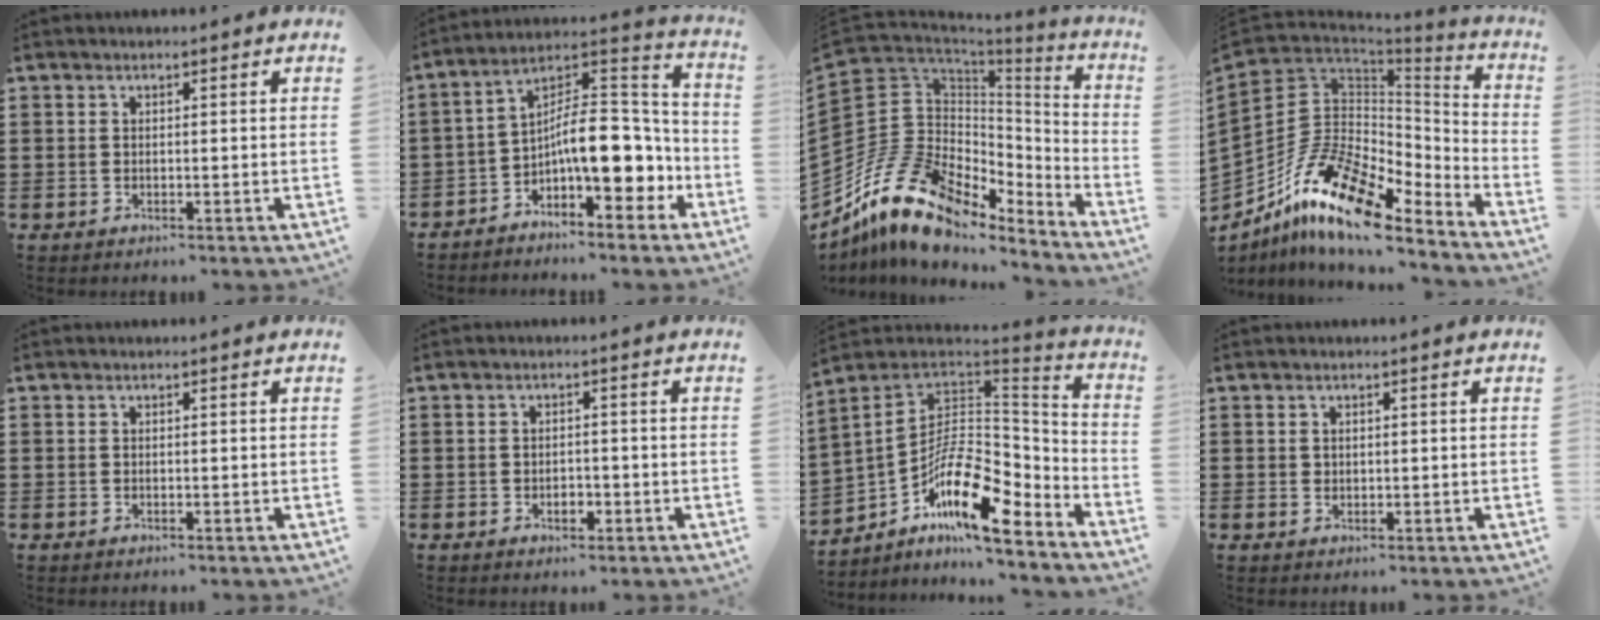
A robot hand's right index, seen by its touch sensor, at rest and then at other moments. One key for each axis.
{"total": 10.7, "fx": -2.2, "fy": 4.8, "fz": 9.3, "tx": -0.154, "ty": -0.022, "tz": -0.048}
{"total": 17.3, "fx": -10.4, "fy": 10.5, "fz": 9.1, "tx": -0.238, "ty": 0.006, "tz": -0.197}
{"total": 17.2, "fx": -9.4, "fy": 9.3, "fz": 11.1, "tx": -0.252, "ty": 0.022, "tz": -0.173}
{"total": 0.0}
{"total": 2.0, "fx": -0.8, "fy": 1.2, "fz": 1.4, "tx": -0.028, "ty": 0.002, "tz": -0.017}
{"total": 13.4, "fx": -6.4, "fy": 6.0, "fz": 10.1, "tx": -0.180, "ty": 0.001, "tz": -0.127}
{"total": 0.8, "fx": 0.4, "fy": 0.6, "fz": 0.2, "tx": -0.006, "ty": 0.002, "tz": 0.009}